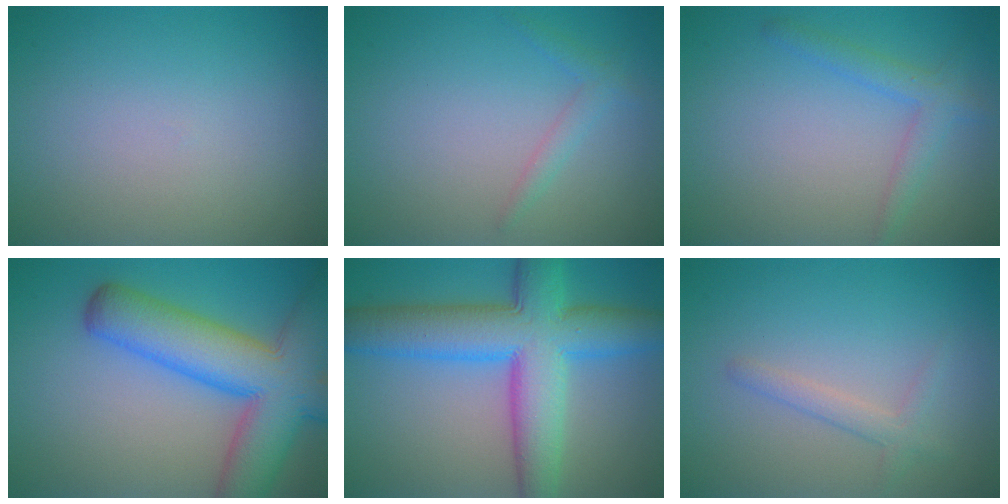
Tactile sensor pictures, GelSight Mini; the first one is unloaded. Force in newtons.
{"total": 1.4, "press": 1.4, "slide": 0.1}
{"total": 2.4, "press": 2.4, "slide": 0.1}
{"total": 10.8, "press": 10.7, "slide": 0.8}
{"total": 10.4, "press": 10.4, "slide": 0.3}
{"total": 1.7, "press": 1.7, "slide": 0.1}